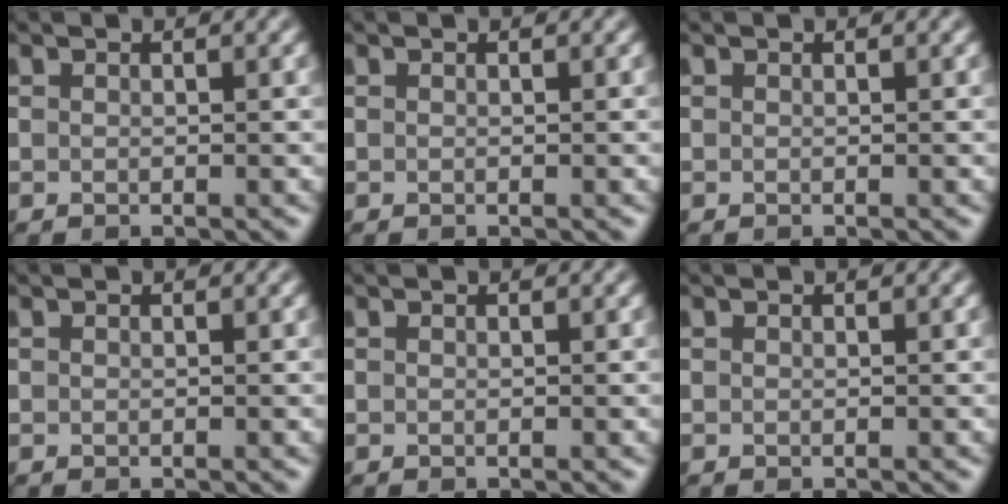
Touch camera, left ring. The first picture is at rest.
{"total": 0.0}
{"total": 0.0}
{"total": 0.0}
{"total": 0.0}
{"total": 0.0}